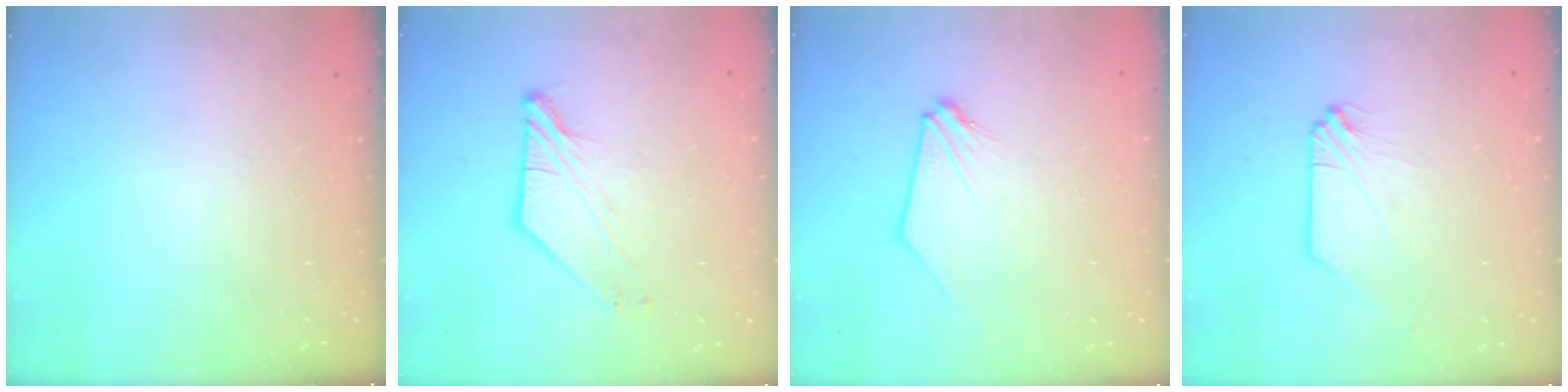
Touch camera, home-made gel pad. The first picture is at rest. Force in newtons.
{"total": 6.1, "press": 6.1, "slide": 0.7}
{"total": 0.0}
{"total": 0.0}